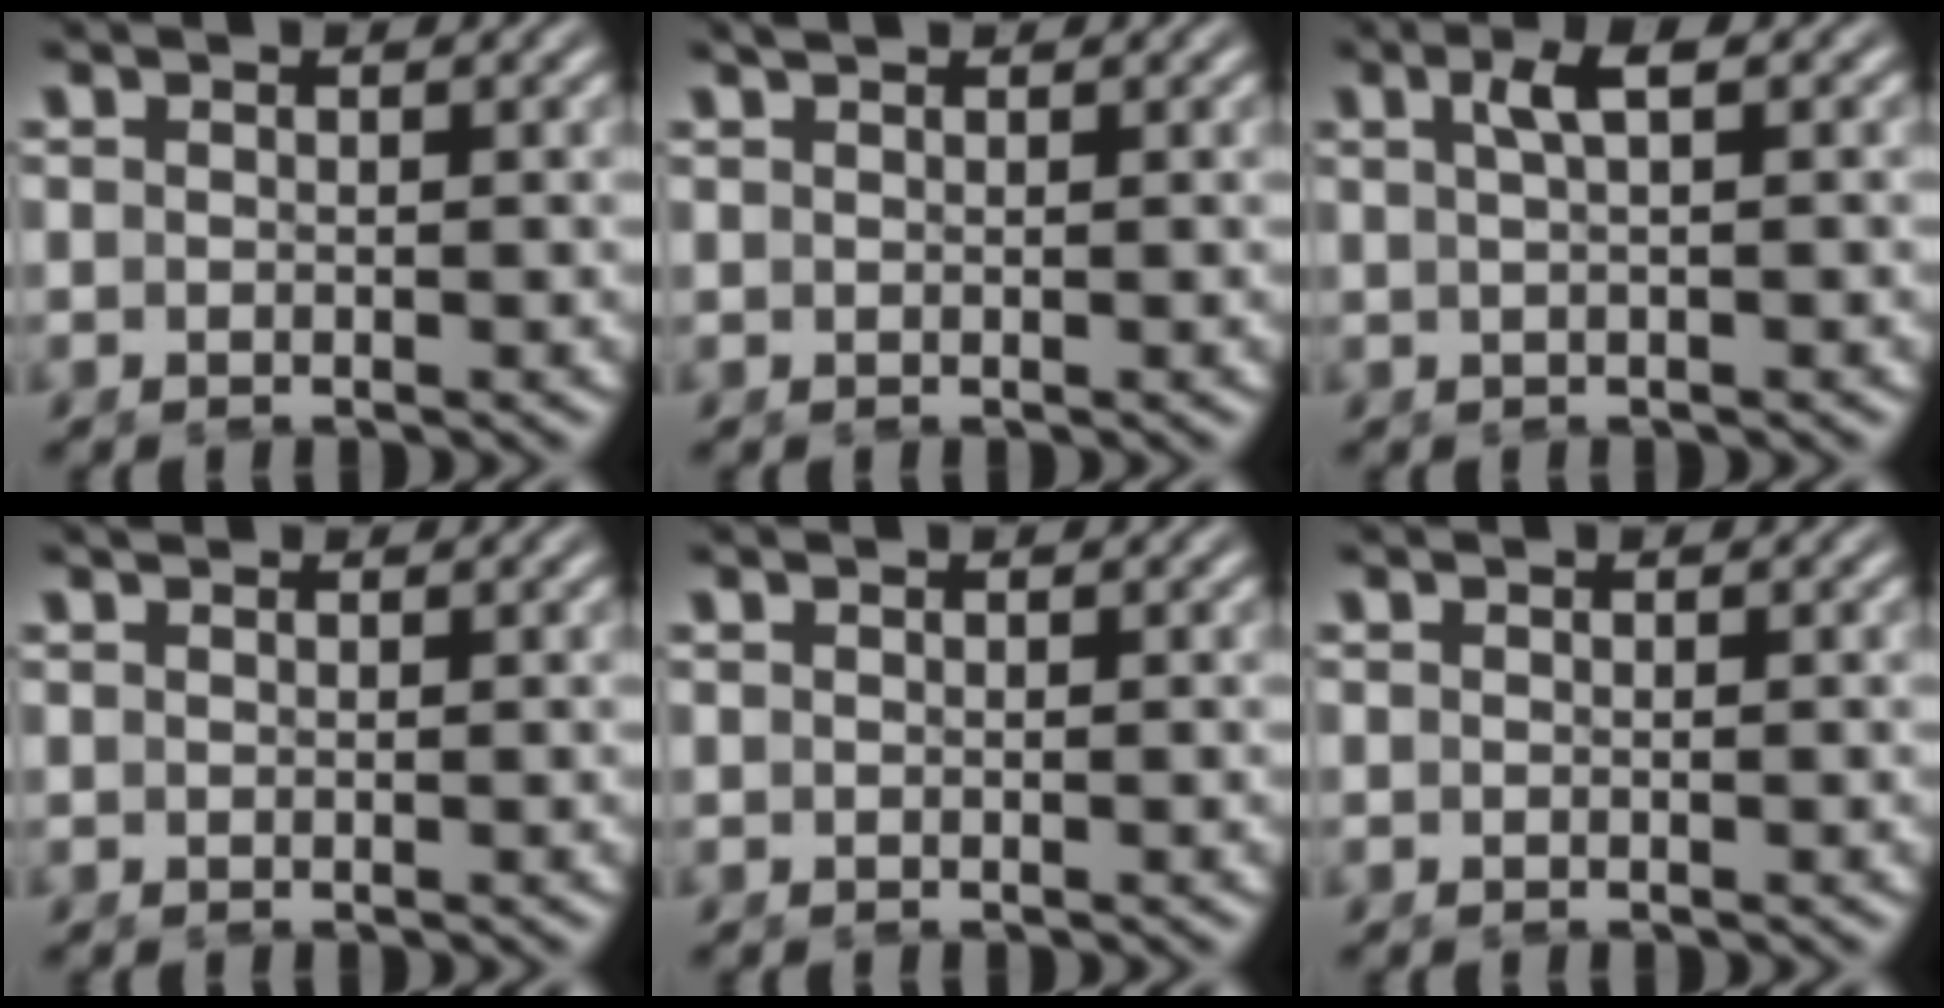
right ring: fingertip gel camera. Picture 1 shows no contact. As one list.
[{"total": 1.0, "force": [0.9, -0.2, 0.1], "torque": [0.002, 0.003, 0.018]}, {"total": 2.1, "force": [0.7, 0.2, 2.0], "torque": [-0.029, 0.012, 0.011]}, {"total": 0.7, "force": [0.6, -0.2, 0.0], "torque": [0.006, 0.001, 0.013]}, {"total": 0.0}, {"total": 0.0}]